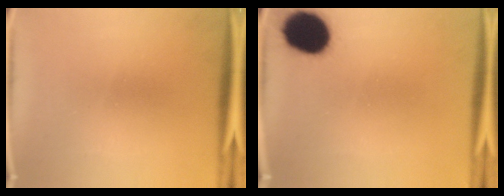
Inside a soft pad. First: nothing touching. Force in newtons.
{"total": 14.6}